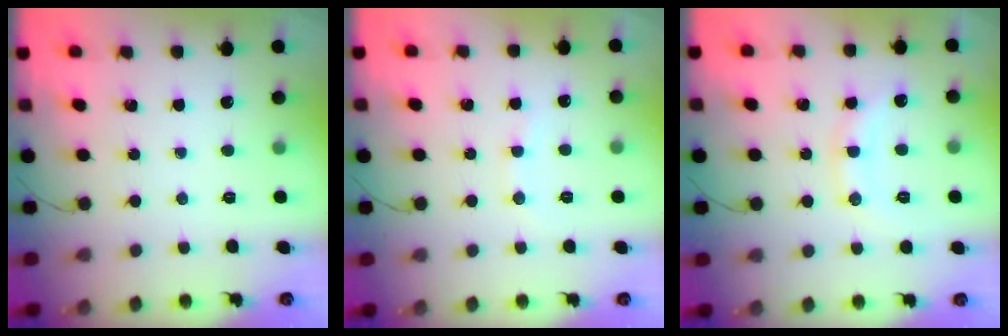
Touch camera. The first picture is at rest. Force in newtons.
{"total": 3.7, "press": 3.6, "slide": 0.9}
{"total": 10.2, "press": 10.2, "slide": 0.5}